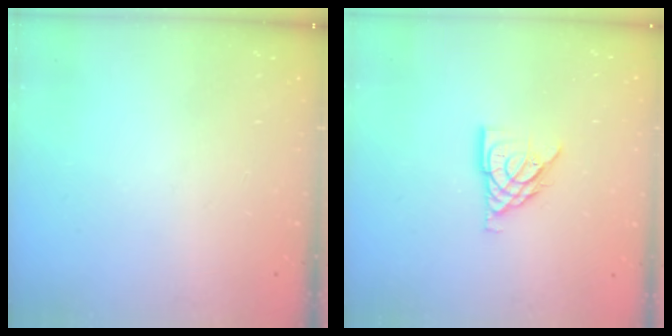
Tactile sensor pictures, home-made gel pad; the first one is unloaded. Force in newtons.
{"total": 9.6, "press": 9.6, "slide": 0.4}